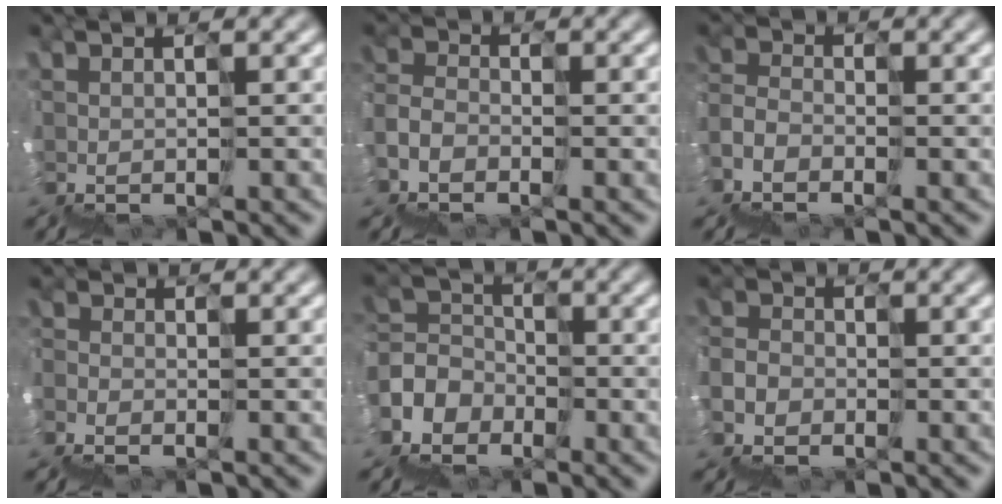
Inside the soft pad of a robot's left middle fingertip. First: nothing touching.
{"total": 3.8, "force": [-3.2, 0.4, -1.9], "torque": [0.035, 0.001, -0.065]}
{"total": 4.1, "force": [-3.6, 0.3, -2.0], "torque": [0.036, 0.000, -0.069]}
{"total": 3.4, "force": [-3.1, 1.3, 0.3], "torque": [0.003, -0.010, -0.052]}
{"total": 5.8, "force": [-4.4, 3.2, -1.8], "torque": [0.038, 0.012, -0.093]}
{"total": 5.2, "force": [-4.1, 3.0, -1.2], "torque": [0.031, -0.011, -0.061]}